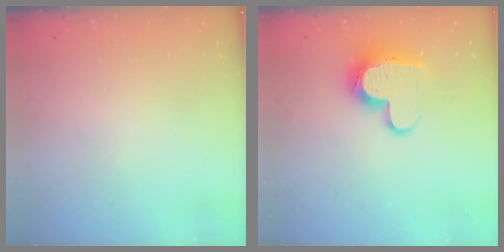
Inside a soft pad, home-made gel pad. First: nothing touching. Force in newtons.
{"total": 11.7, "press": 11.7, "slide": 1.0}